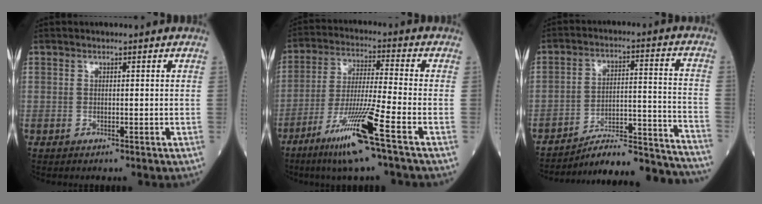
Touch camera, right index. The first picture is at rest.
{"total": 12.3, "force": [-6.8, -1.1, 10.2], "torque": [-0.200, -0.031, -0.130]}
{"total": 20.3, "force": [-19.8, 0.1, 4.8], "torque": [-0.037, 0.019, -0.278]}